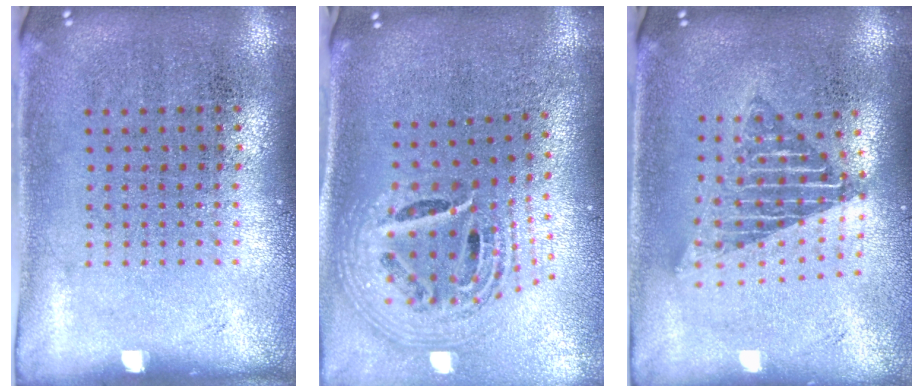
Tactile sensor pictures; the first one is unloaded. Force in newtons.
{"total": 2.7, "press": 1.9, "slide": 1.9}
{"total": 1.6, "press": 1.3, "slide": 0.9}